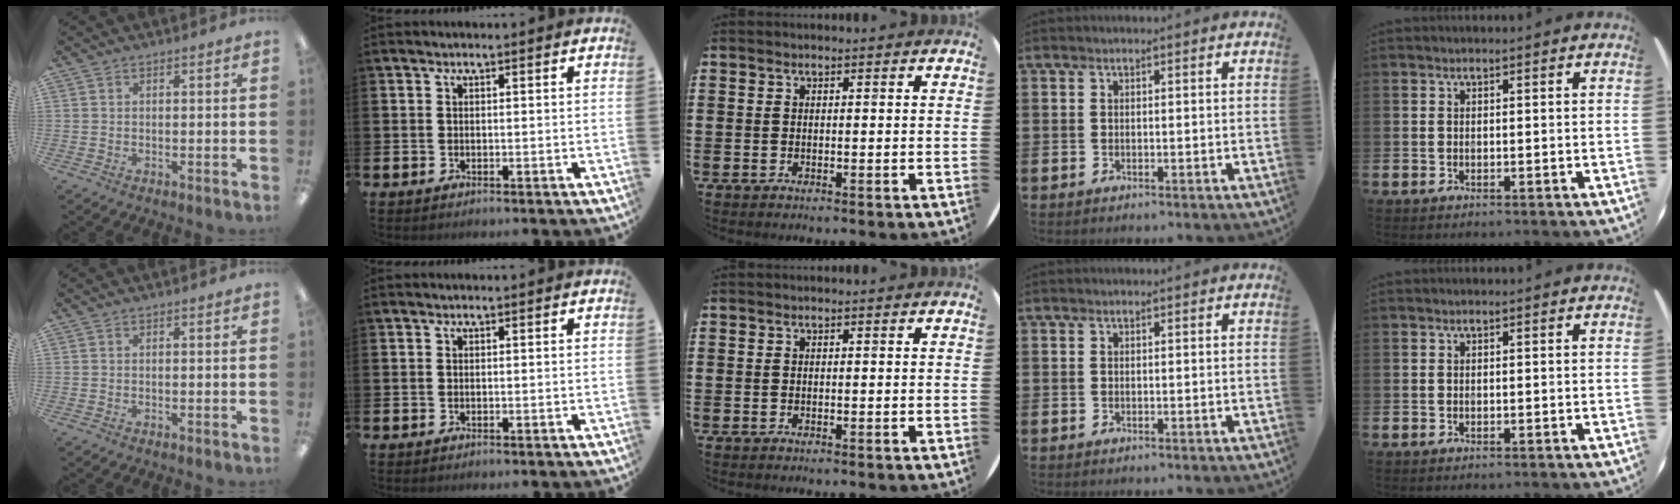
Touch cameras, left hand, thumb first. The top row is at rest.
{}